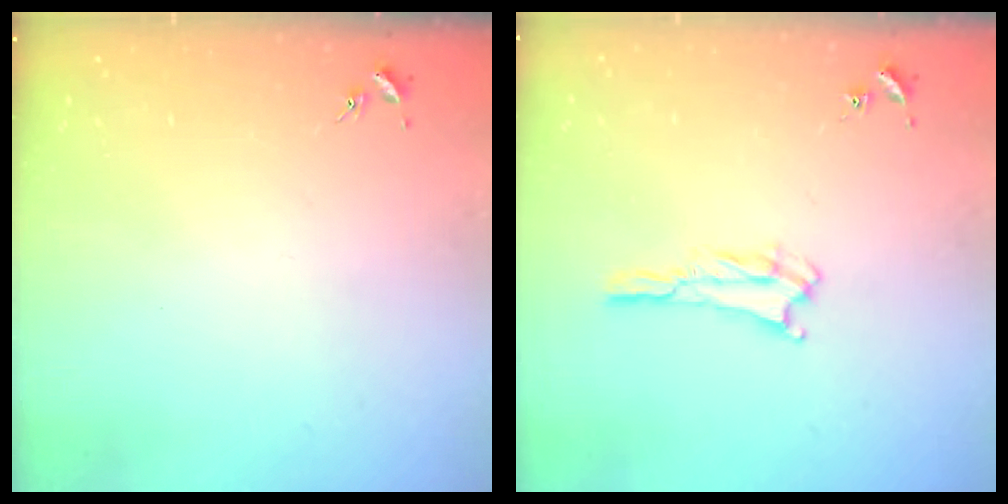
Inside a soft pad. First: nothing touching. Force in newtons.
{"total": 2.3, "press": 2.2, "slide": 0.4}